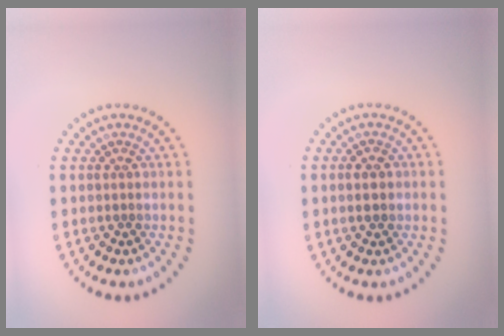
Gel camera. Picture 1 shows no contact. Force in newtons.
{"total": 2.2, "press": 2.2, "slide": 0.1}